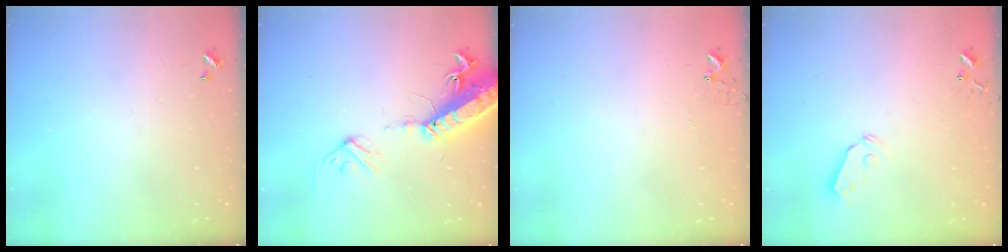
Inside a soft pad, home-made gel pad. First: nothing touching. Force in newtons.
{"total": 17.8, "press": 17.4, "slide": 4.0}
{"total": 2.9, "press": 2.9, "slide": 0.4}
{"total": 5.8, "press": 5.8, "slide": 0.3}